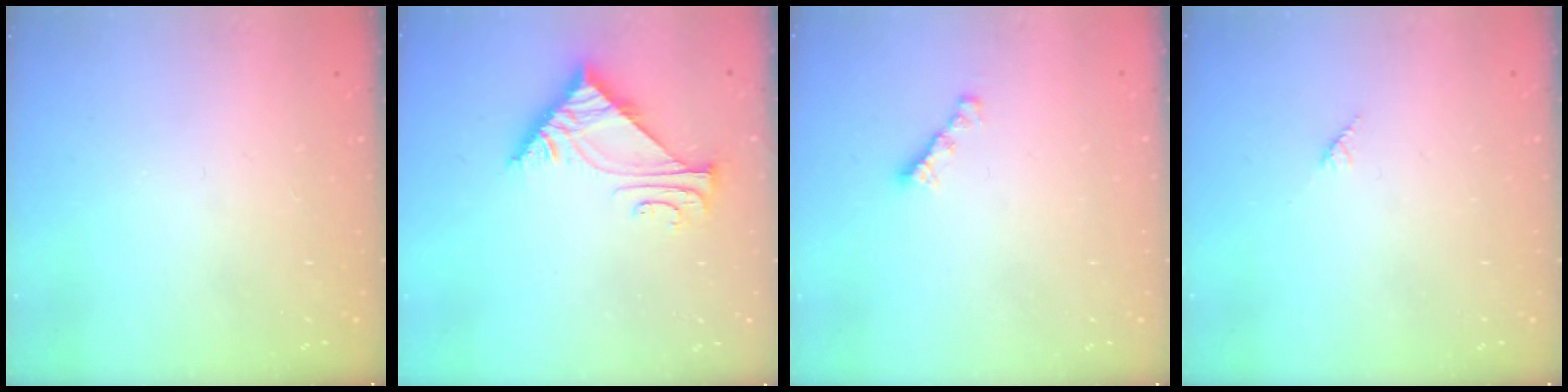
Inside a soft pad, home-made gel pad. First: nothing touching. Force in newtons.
{"total": 7.4, "press": 7.4, "slide": 0.3}
{"total": 3.0, "press": 3.0, "slide": 0.1}
{"total": 2.7, "press": 2.7, "slide": 0.2}